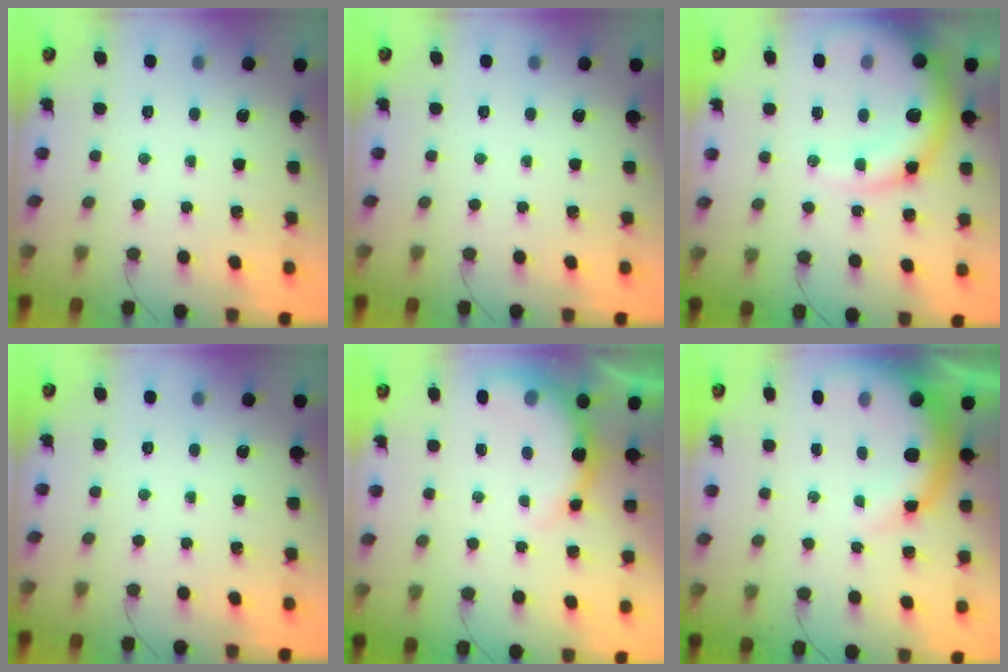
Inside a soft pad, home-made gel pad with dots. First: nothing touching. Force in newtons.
{"total": 0.0}
{"total": 16.8, "press": 16.3, "slide": 3.9}
{"total": 0.0}
{"total": 9.7, "press": 9.6, "slide": 1.0}
{"total": 11.0, "press": 10.8, "slide": 2.1}